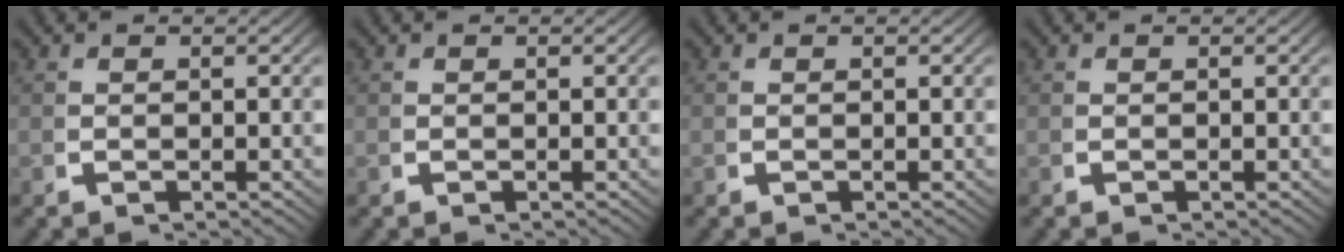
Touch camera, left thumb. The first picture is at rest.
{"total": 0.0}
{"total": 0.0}
{"total": 0.0}